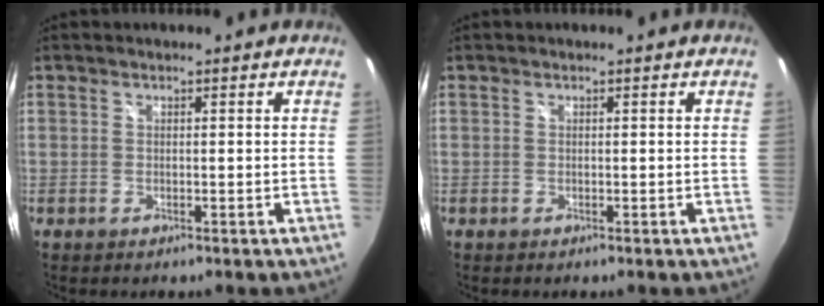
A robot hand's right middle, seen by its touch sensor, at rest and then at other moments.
{"total": 0.0}